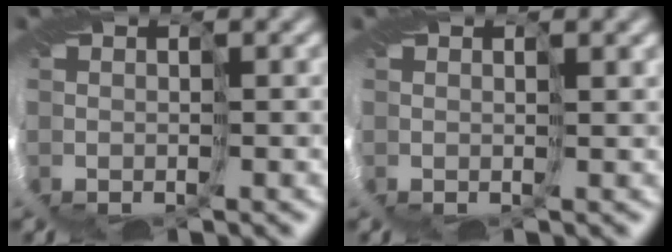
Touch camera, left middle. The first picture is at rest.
{"total": 0.9, "force": [0.9, -0.4, 0.1], "torque": [-0.001, 0.005, 0.013]}